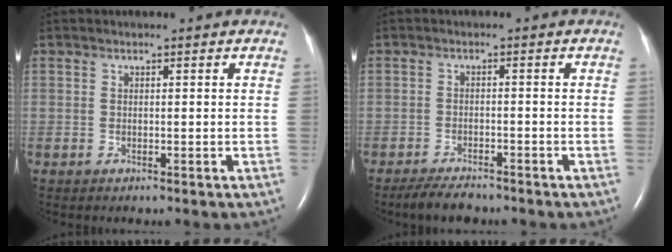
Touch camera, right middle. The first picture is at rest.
{"total": 4.5, "force": [-3.9, 1.2, 1.9], "torque": [-0.038, -0.009, -0.065]}